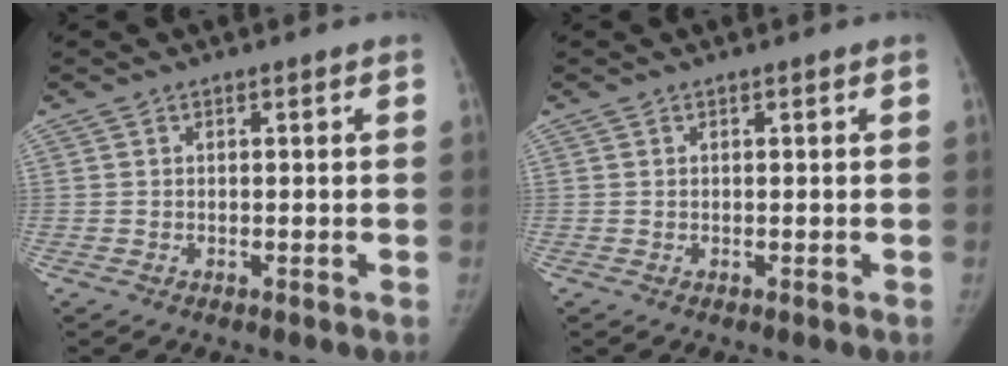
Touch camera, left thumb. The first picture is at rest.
{"total": 0.0}